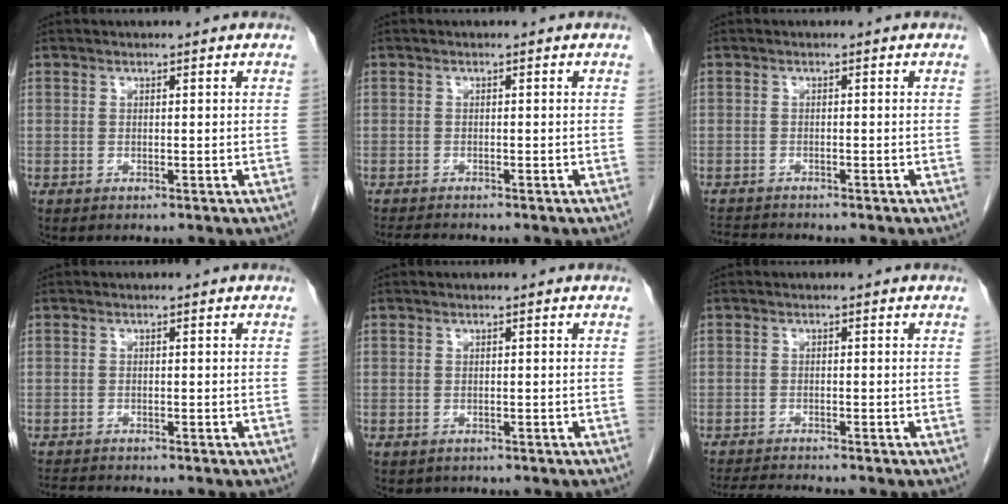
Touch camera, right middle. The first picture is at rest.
{"total": 2.7, "force": [-2.6, -0.1, 0.9], "torque": [-0.015, -0.012, -0.044]}
{"total": 2.6, "force": [-2.6, -0.2, 0.2], "torque": [-0.004, -0.015, -0.046]}
{"total": 2.5, "force": [-2.4, -0.1, 0.5], "torque": [-0.009, -0.012, -0.041]}
{"total": 0.9, "force": [-0.6, 0.7, 0.0], "torque": [-0.007, 0.001, -0.006]}
{"total": 4.0, "force": [-3.8, -0.7, 1.0], "torque": [-0.019, -0.019, -0.065]}